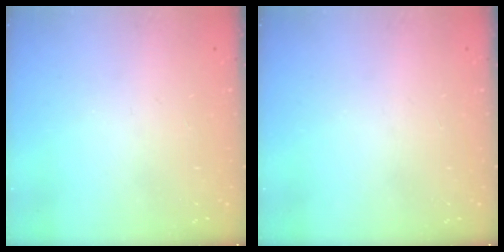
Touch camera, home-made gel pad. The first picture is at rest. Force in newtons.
{"total": 0.0}